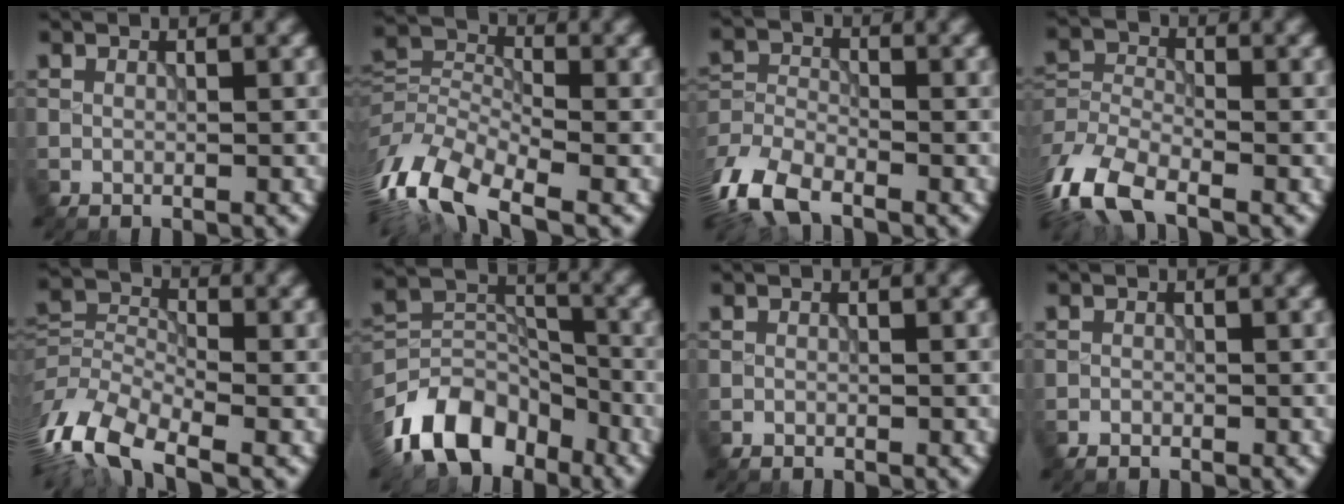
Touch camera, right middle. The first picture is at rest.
{"total": 9.8, "force": [-5.4, 4.5, 6.9], "torque": [-0.140, -0.004, -0.120]}
{"total": 6.1, "force": [-4.3, 2.7, 3.4], "torque": [-0.074, -0.007, -0.096]}
{"total": 7.5, "force": [-4.8, 3.5, 4.7], "torque": [-0.102, -0.009, -0.105]}
{"total": 8.8, "force": [-5.1, 4.1, 6.0], "torque": [-0.122, -0.007, -0.113]}
{"total": 9.9, "force": [-6.4, 5.7, 4.9], "torque": [-0.080, -0.003, -0.133]}
{"total": 0.0}
{"total": 0.6, "force": [-0.5, 0.3, 0.0], "torque": [0.004, -0.002, -0.010]}